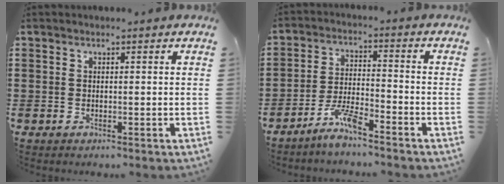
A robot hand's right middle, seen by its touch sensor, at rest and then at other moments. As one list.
[{"total": 5.6, "force": [-4.7, 0.5, 3.1], "torque": [-0.072, -0.003, -0.092]}]